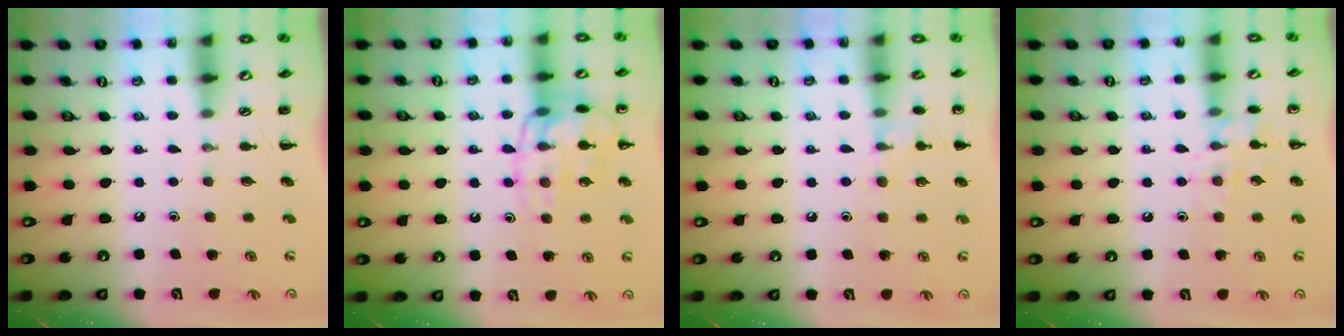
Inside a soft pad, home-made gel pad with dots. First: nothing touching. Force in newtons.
{"total": 14.5, "press": 14.5, "slide": 0.5}
{"total": 9.0, "press": 8.8, "slide": 1.7}
{"total": 8.1, "press": 8.0, "slide": 1.3}